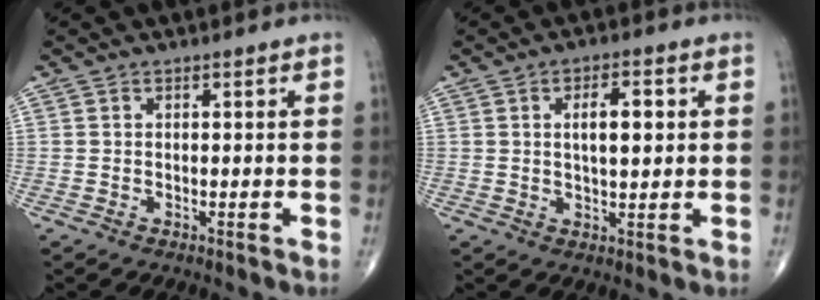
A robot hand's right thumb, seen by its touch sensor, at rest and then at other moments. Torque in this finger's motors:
{"motor_torque": [1.46, 2.99, 0.55, -0.15, 0.00]}